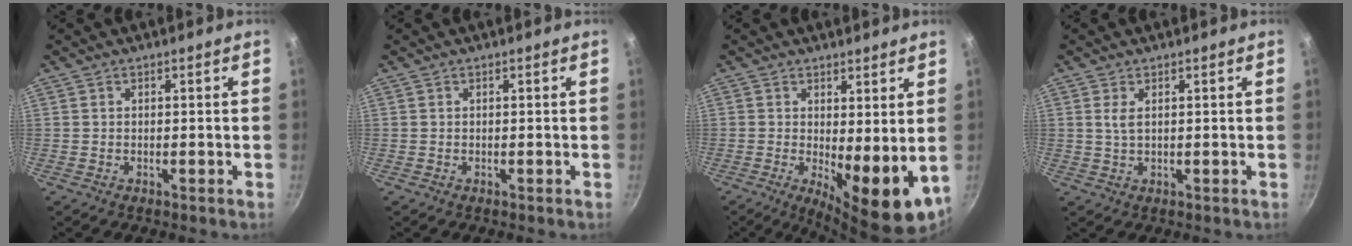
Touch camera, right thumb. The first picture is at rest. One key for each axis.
{"total": 0.0}
{"total": 10.6, "fx": 0.0, "fy": 3.8, "fz": 9.9, "tx": -0.118, "ty": -0.017, "tz": 0.010}
{"total": 2.1, "fx": 0.7, "fy": 0.9, "fz": 1.8, "tx": -0.035, "ty": -0.006, "tz": 0.016}